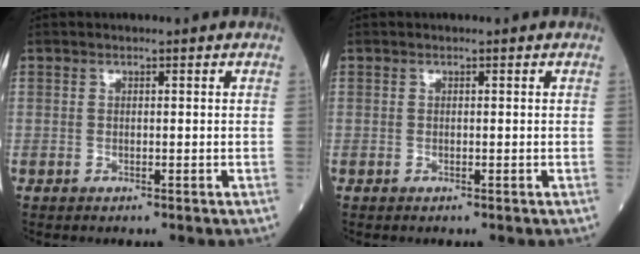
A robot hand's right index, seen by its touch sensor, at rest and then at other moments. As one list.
[{"total": 0.0}]